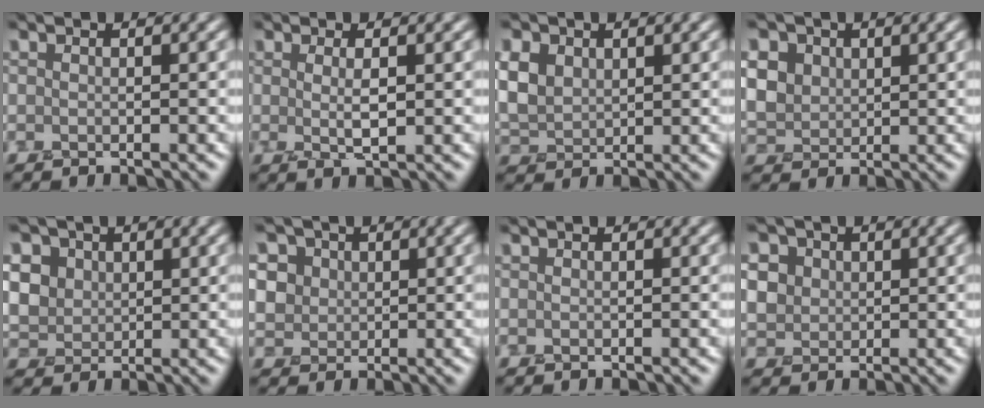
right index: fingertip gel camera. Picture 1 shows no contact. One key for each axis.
{"total": 1.9, "fx": 0.4, "fy": 0.3, "fz": 1.9, "tx": -0.036, "ty": 0.001, "tz": 0.011}
{"total": 3.7, "fx": 2.0, "fy": 2.8, "fz": 1.5, "tx": -0.053, "ty": 0.013, "tz": 0.040}
{"total": 8.3, "fx": 4.0, "fy": 6.4, "fz": 3.4, "tx": -0.096, "ty": 0.033, "tz": 0.069}
{"total": 10.0, "fx": 4.7, "fy": 7.9, "fz": 4.0, "tx": -0.105, "ty": 0.033, "tz": 0.079}
{"total": 6.9, "fx": 3.4, "fy": 5.5, "fz": 2.5, "tx": -0.058, "ty": 0.036, "tz": 0.046}
{"total": 0.0}
{"total": 5.0, "fx": 1.9, "fy": 4.3, "fz": 1.6, "tx": -0.050, "ty": 0.031, "tz": 0.031}